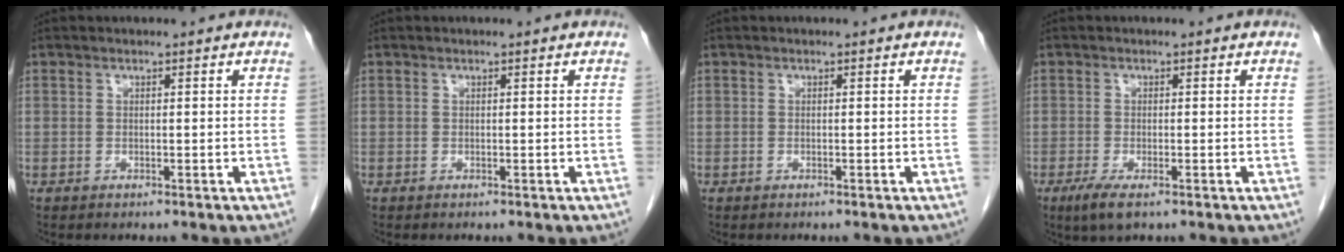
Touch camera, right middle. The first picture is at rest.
{"total": 0.0}
{"total": 0.0}
{"total": 3.4, "force": [-2.0, 0.8, 2.7], "torque": [-0.057, -0.009, -0.035]}